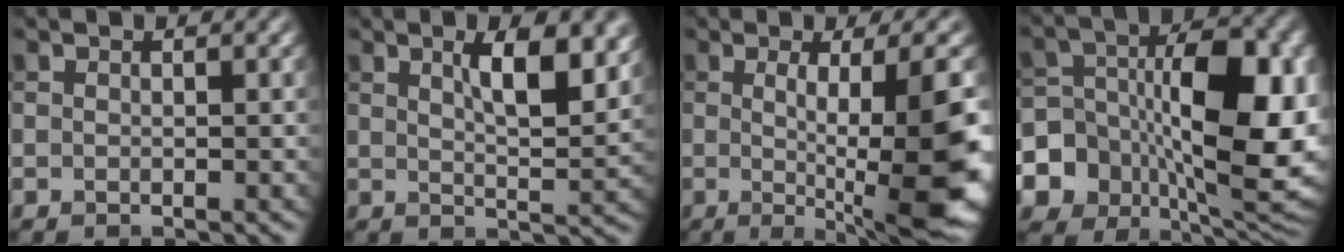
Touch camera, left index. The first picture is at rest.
{"total": 6.1, "force": [2.6, 2.0, 5.1], "torque": [-0.073, -0.002, 0.043]}
{"total": 11.9, "force": [-1.0, 2.7, 11.6], "torque": [-0.149, -0.009, -0.012]}
{"total": 14.1, "force": [-2.1, 9.4, 10.2], "torque": [-0.152, -0.015, -0.024]}